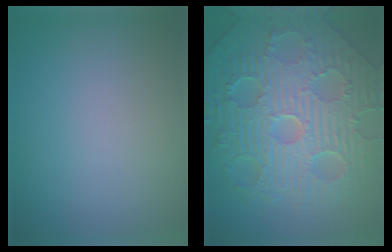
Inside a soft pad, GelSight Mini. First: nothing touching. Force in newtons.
{"total": 11.9, "press": 7.7, "slide": 9.0}